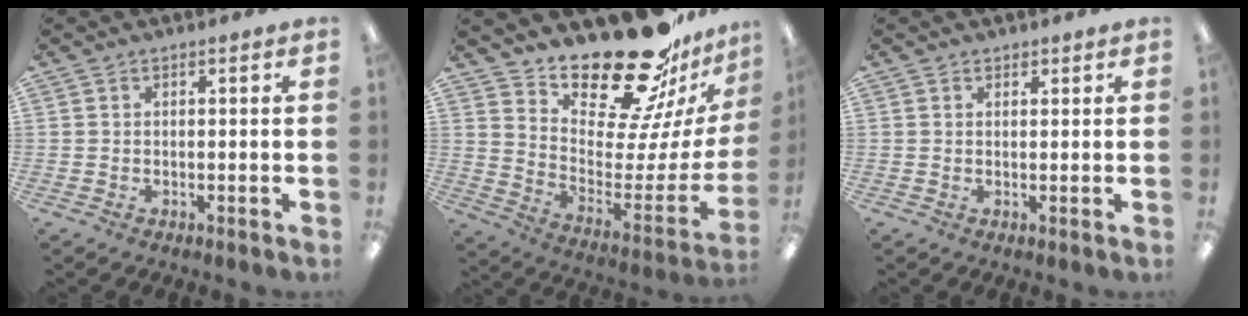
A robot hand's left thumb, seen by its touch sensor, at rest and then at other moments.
{"total": 23.6, "force": [19.5, 7.7, 10.8], "torque": [-0.146, -0.154, 0.333]}
{"total": 1.1, "force": [0.9, 0.7, 0.0], "torque": [0.001, 0.000, 0.018]}